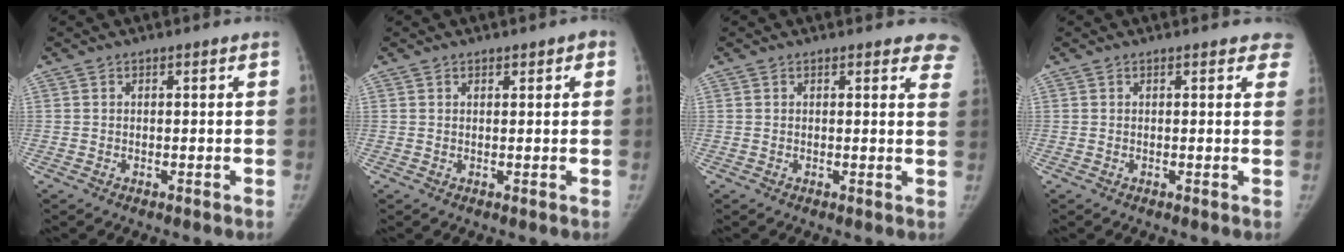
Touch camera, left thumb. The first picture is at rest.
{"total": 1.6, "force": [0.8, 1.2, 0.8], "torque": [0.007, -0.001, 0.009]}
{"total": 5.3, "force": [4.6, 2.2, 1.4], "torque": [0.024, -0.019, 0.024]}
{"total": 3.1, "force": [2.6, 1.6, 0.7], "torque": [0.027, -0.009, 0.007]}